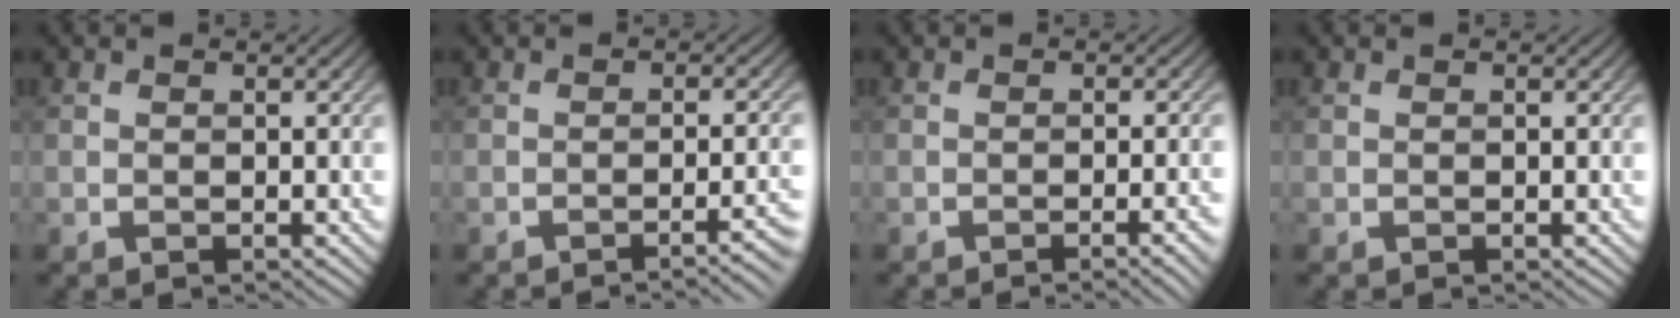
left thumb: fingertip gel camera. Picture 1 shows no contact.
{"total": 4.5, "force": [-2.3, 0.8, 3.8], "torque": [-0.042, 0.009, -0.036]}
{"total": 3.7, "force": [-1.5, 0.8, 3.3], "torque": [-0.038, 0.007, -0.025]}
{"total": 0.0}